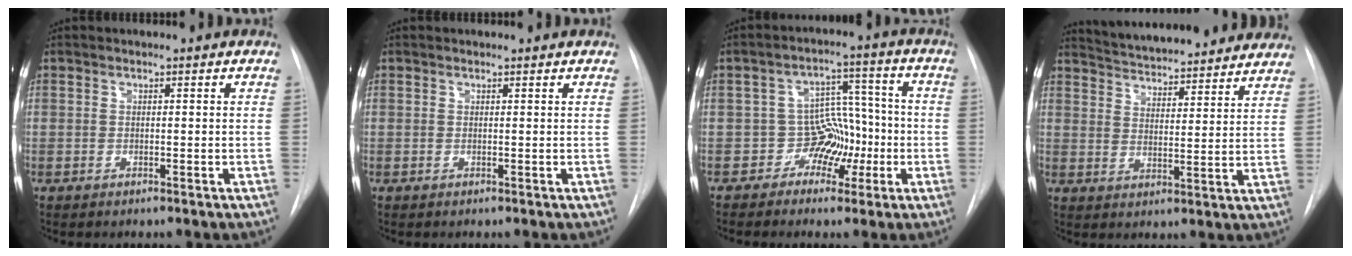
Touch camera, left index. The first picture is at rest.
{"total": 0.9, "force": [0.9, 0.1, 0.1], "torque": [-0.008, 0.008, 0.011]}
{"total": 6.2, "force": [-2.3, 5.2, 2.3], "torque": [-0.019, 0.029, -0.035]}
{"total": 23.5, "force": [21.6, 4.4, 8.4], "torque": [-0.134, -0.012, 0.278]}